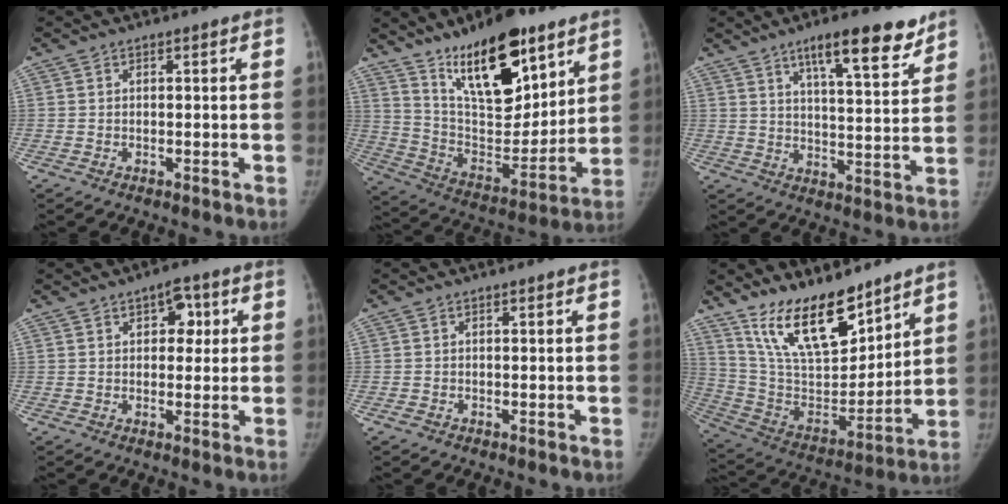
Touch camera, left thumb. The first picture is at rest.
{"total": 22.9, "force": [14.2, 9.3, 15.4], "torque": [-0.204, -0.073, 0.250]}
{"total": 13.1, "force": [8.8, 3.3, 9.1], "torque": [-0.110, -0.045, 0.135]}
{"total": 5.0, "force": [1.7, 3.1, 3.5], "torque": [-0.020, -0.001, 0.018]}
{"total": 0.9, "force": [-0.5, 0.6, 0.4], "torque": [-0.012, -0.001, -0.008]}
{"total": 19.8, "force": [14.2, 7.8, 11.5], "torque": [-0.152, -0.087, 0.266]}